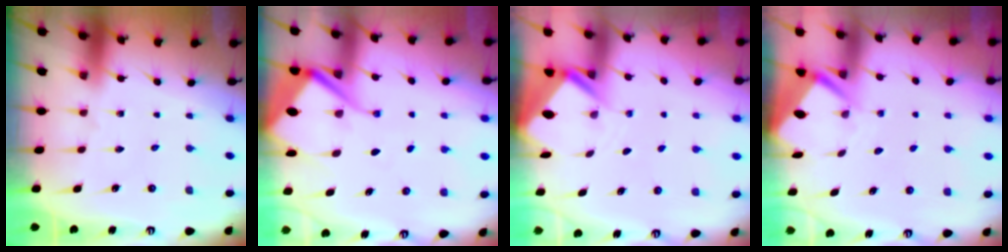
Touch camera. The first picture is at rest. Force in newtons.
{"total": 8.9, "press": 8.8, "slide": 0.7}
{"total": 3.1, "press": 3.1, "slide": 0.3}
{"total": 3.4, "press": 3.4, "slide": 0.3}